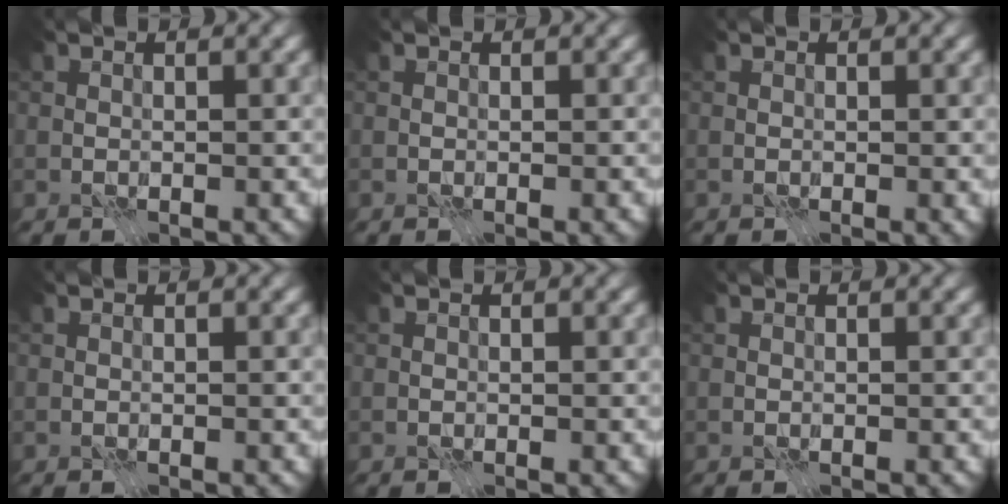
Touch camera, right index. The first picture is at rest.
{"total": 0.0}
{"total": 0.0}
{"total": 0.0}
{"total": 0.0}
{"total": 0.0}